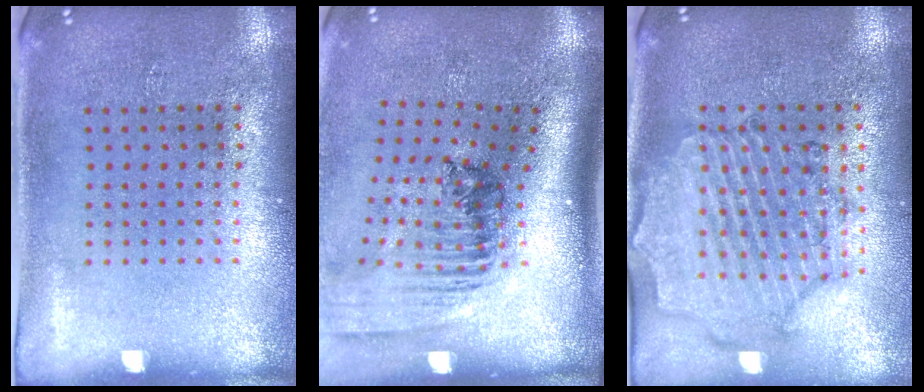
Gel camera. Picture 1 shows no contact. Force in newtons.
{"total": 2.2, "press": 1.6, "slide": 1.6}
{"total": 1.6, "press": 1.6, "slide": 0.4}